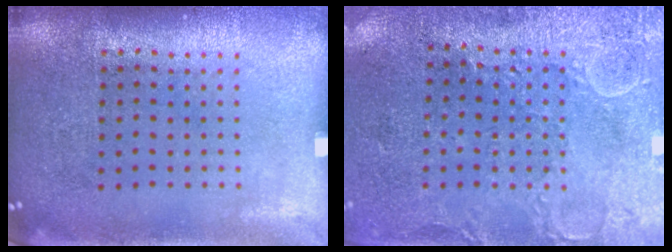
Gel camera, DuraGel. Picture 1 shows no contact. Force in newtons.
{"total": 2.8, "press": 2.5, "slide": 1.2}